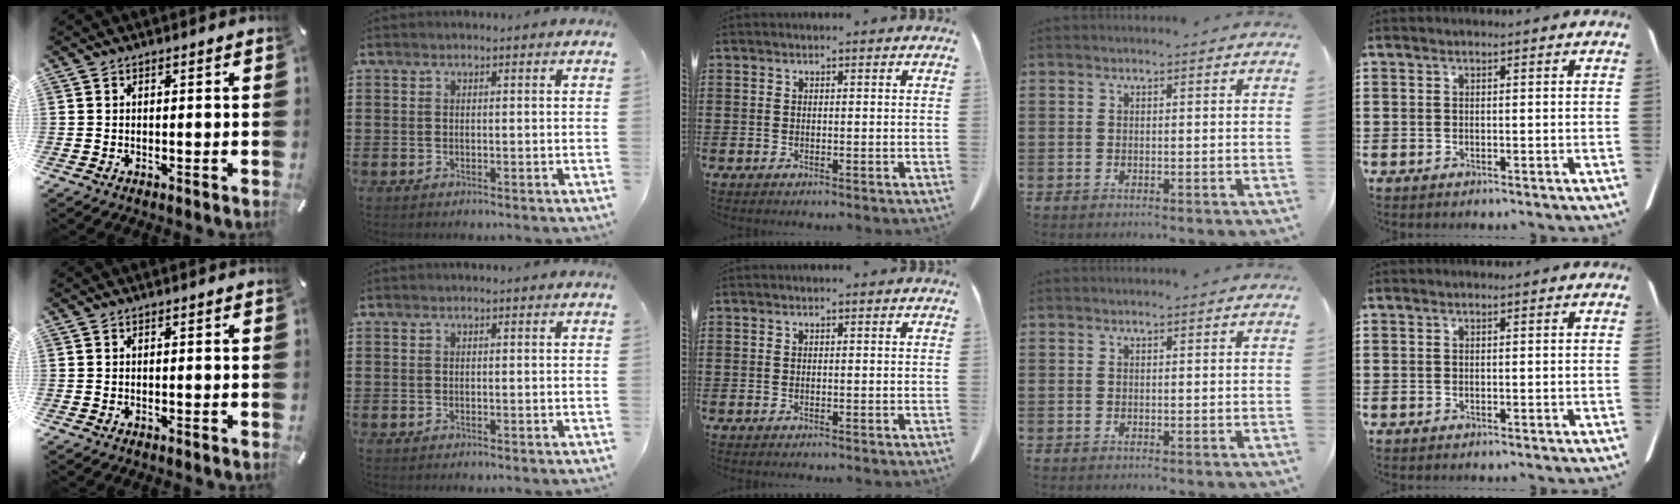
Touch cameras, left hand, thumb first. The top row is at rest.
{}